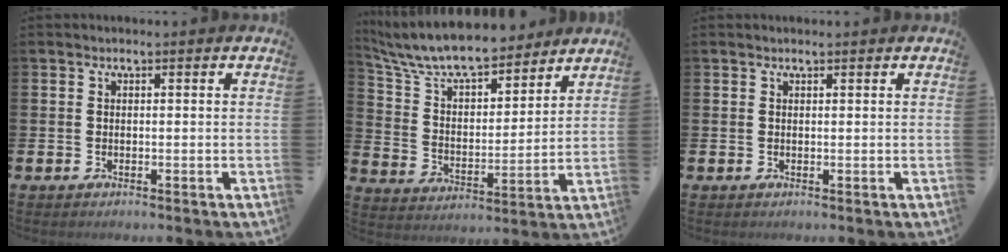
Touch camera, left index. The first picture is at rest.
{"total": 9.7, "force": [9.0, 2.4, 2.8], "torque": [-0.103, -0.057, 0.161]}
{"total": 0.6, "force": [0.6, 0.1, 0.1], "torque": [-0.001, 0.001, 0.010]}